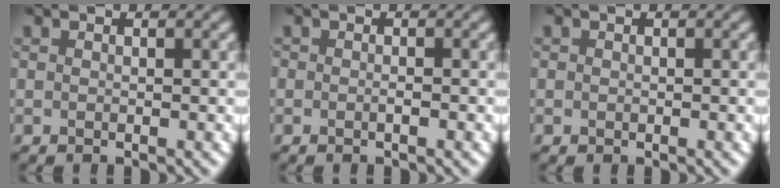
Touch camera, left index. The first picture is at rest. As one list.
[{"total": 0.7, "force": [-0.5, 0.2, 0.4], "torque": [-0.009, 0.000, -0.010]}, {"total": 0.0}]